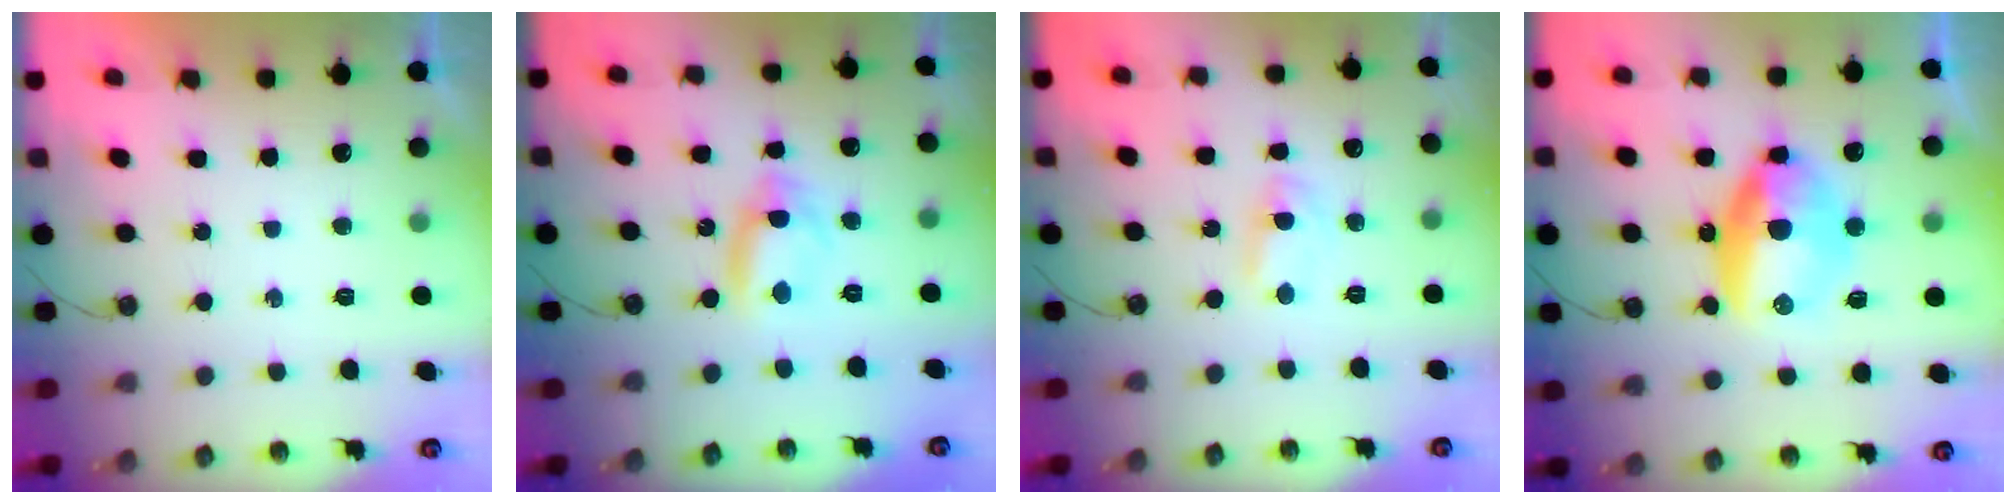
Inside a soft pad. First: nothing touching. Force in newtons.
{"total": 7.6, "press": 6.9, "slide": 3.2}
{"total": 2.8, "press": 2.8, "slide": 0.3}
{"total": 12.3, "press": 12.3, "slide": 0.4}